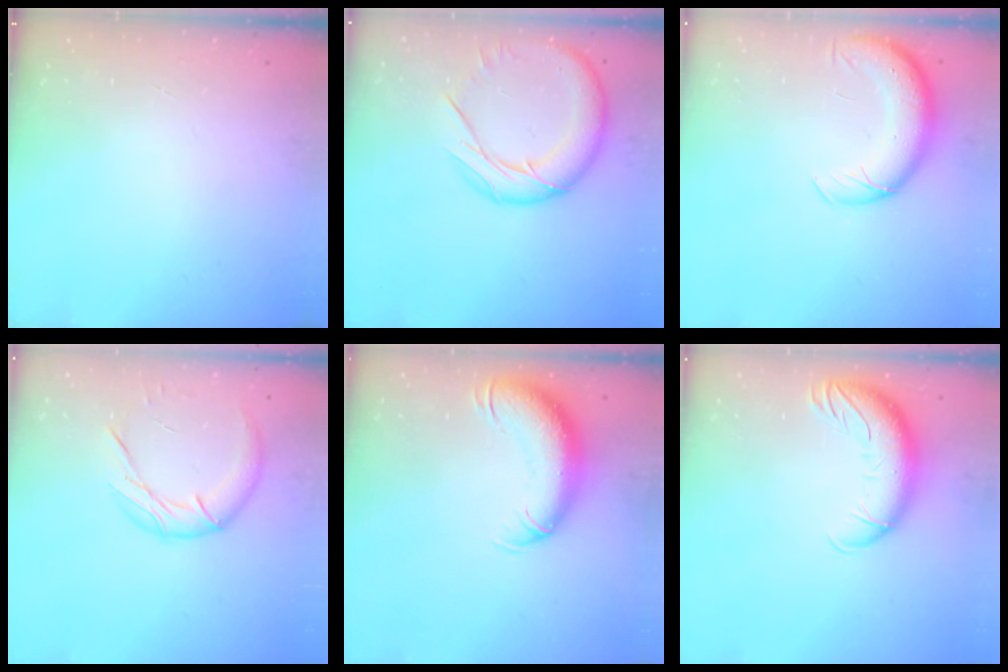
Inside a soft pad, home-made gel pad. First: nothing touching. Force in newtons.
{"total": 16.5, "press": 16.4, "slide": 1.9}
{"total": 9.9, "press": 9.6, "slide": 2.6}
{"total": 12.8, "press": 12.7, "slide": 1.5}
{"total": 13.6, "press": 13.3, "slide": 3.1}
{"total": 14.0, "press": 13.5, "slide": 3.7}